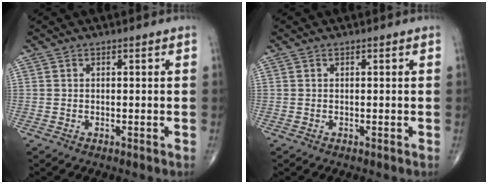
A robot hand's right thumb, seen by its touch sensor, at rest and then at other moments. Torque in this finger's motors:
{"motor_torque": [-0.01, 0.00, 0.00, 0.00, 0.00]}